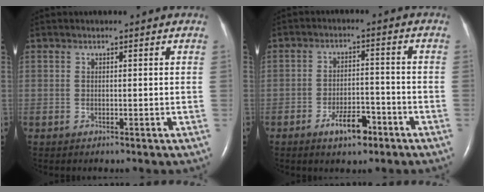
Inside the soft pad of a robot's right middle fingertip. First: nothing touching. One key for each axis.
{"total": 5.7, "fx": -3.6, "fy": 2.2, "fz": 3.9, "tx": -0.069, "ty": 0.002, "tz": -0.056}